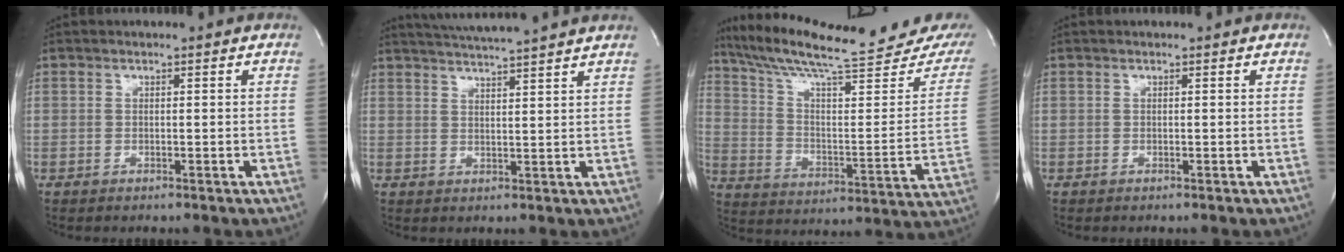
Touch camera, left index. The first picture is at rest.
{"total": 10.2, "force": [9.3, -1.1, 4.1], "torque": [-0.075, 0.015, 0.130]}
{"total": 24.3, "force": [21.1, 1.8, 12.0], "torque": [-0.191, -0.048, 0.301]}
{"total": 0.0}